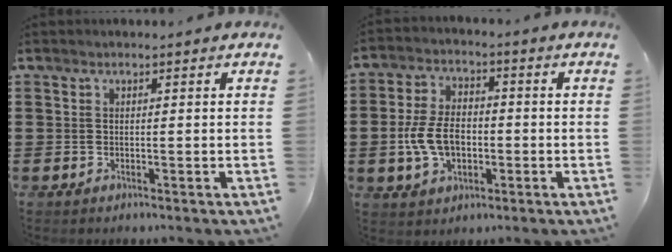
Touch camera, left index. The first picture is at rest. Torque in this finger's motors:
{"motor_torque": [1.71, 0.43, 0.54, 0.16]}